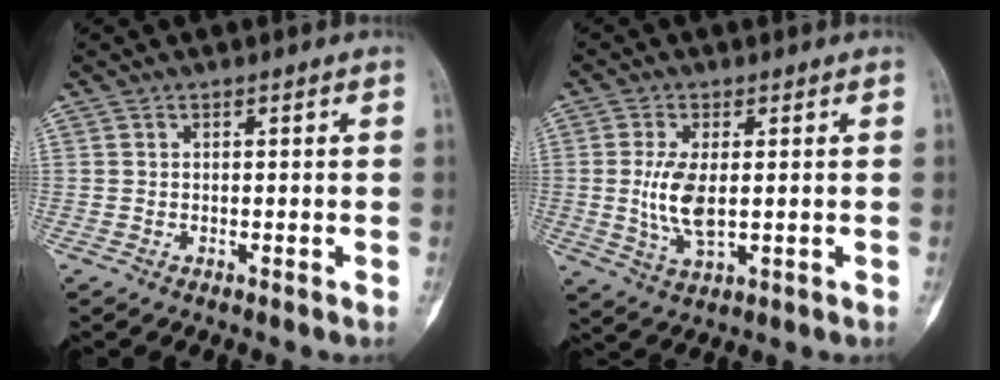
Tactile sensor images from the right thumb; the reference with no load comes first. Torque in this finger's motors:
{"motor_torque": [1.14, 0.93, 0.45, -0.60, 0.23]}